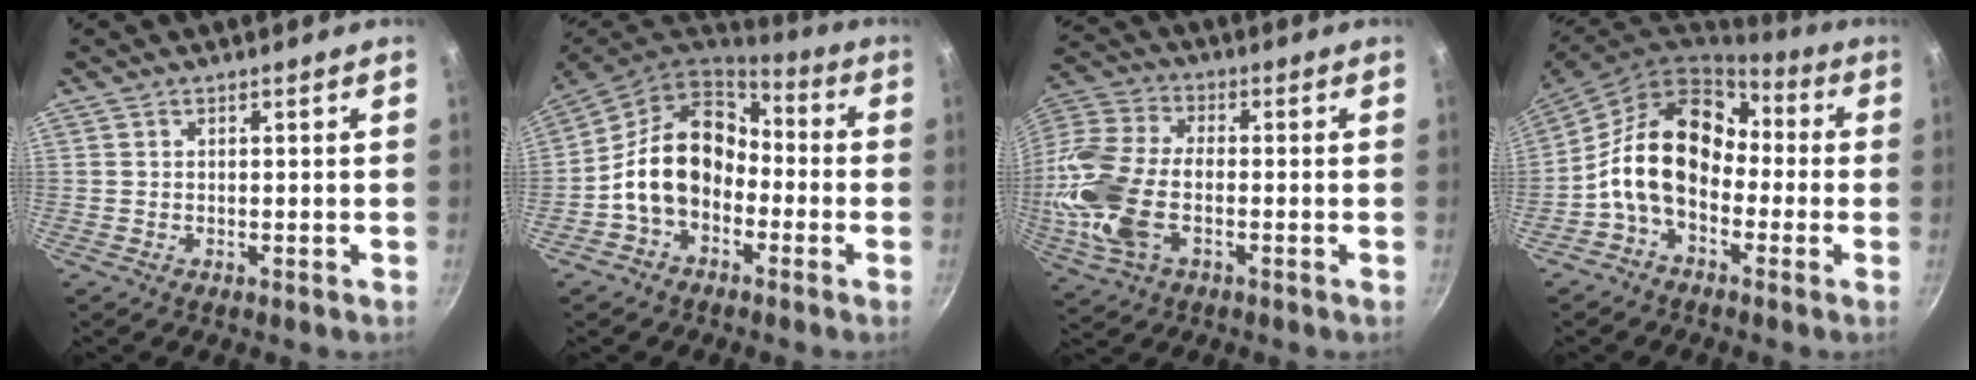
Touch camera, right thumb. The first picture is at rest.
{"total": 14.9, "force": [-2.7, 11.2, 9.4], "torque": [-0.133, 0.050, -0.063]}
{"total": 17.2, "force": [-3.2, 9.9, 13.6], "torque": [-0.289, 0.022, -0.073]}
{"total": 16.0, "force": [-1.9, 11.4, 11.1], "torque": [-0.170, 0.053, -0.053]}